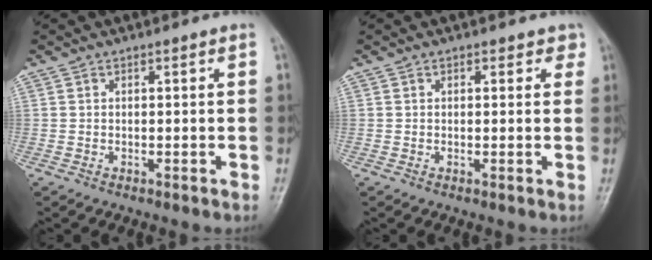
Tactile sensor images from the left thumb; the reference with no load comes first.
{"total": 2.0, "force": [1.1, 1.4, 0.9], "torque": [0.010, -0.001, 0.007]}